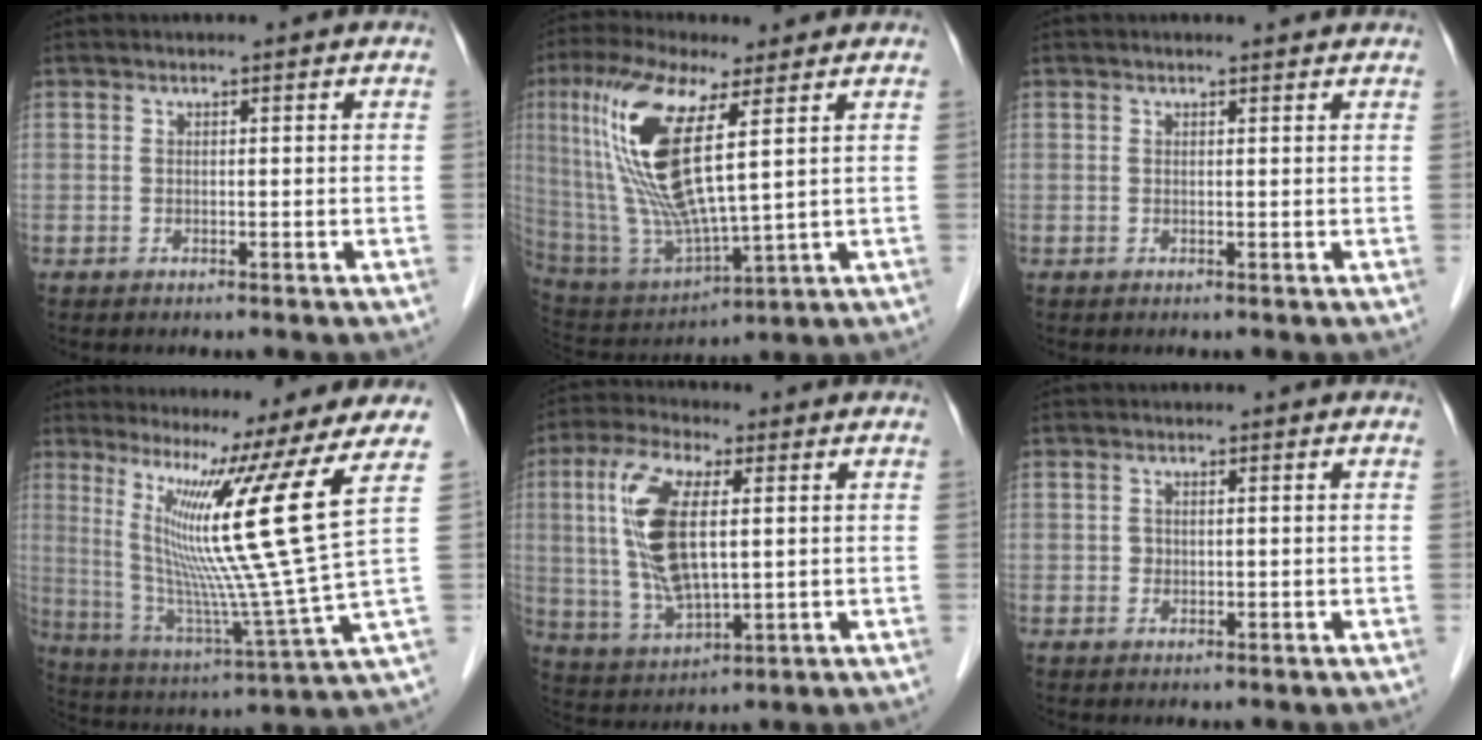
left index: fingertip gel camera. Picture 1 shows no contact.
{"total": 16.3, "force": [4.9, 2.8, 15.2], "torque": [-0.336, -0.007, 0.098]}
{"total": 1.9, "force": [1.8, 0.1, 0.6], "torque": [-0.015, 0.004, 0.017]}
{"total": 18.2, "force": [7.6, -4.2, 16.0], "torque": [-0.262, -0.047, 0.117]}
{"total": 12.7, "force": [2.1, 4.0, 11.9], "torque": [-0.260, 0.004, 0.041]}
{"total": 1.1, "force": [0.1, 0.7, 0.9], "torque": [-0.021, 0.002, 0.004]}